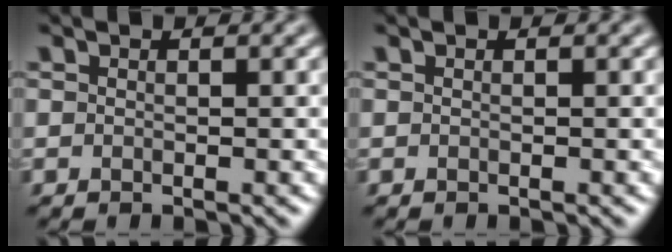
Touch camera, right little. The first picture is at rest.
{"total": 0.0}